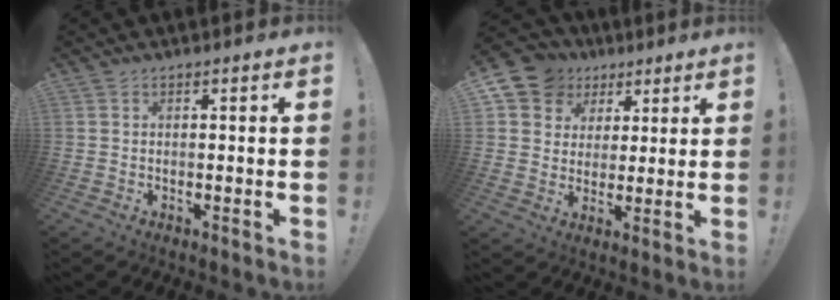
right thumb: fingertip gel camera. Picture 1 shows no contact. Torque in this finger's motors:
{"motor_torque": [-0.24, 0.53, 0.20, -0.05, 0.08]}